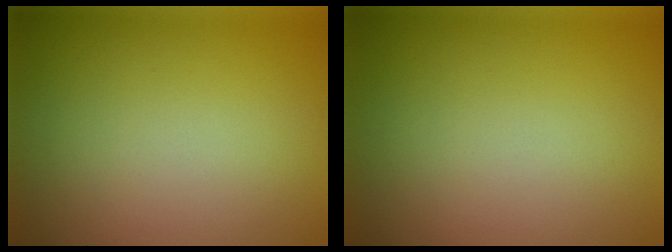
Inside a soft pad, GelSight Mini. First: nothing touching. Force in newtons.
{"total": 0.0}